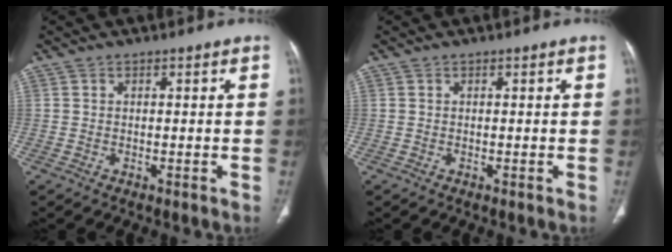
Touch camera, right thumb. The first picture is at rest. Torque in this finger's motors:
{"motor_torque": [0.00, 0.00, -0.02, 0.02, 0.00]}